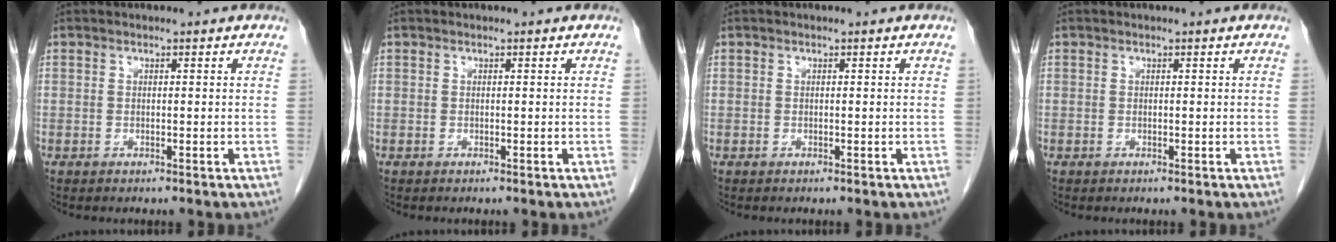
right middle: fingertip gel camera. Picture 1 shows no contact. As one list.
[{"total": 0.0}, {"total": 0.0}, {"total": 0.0}]